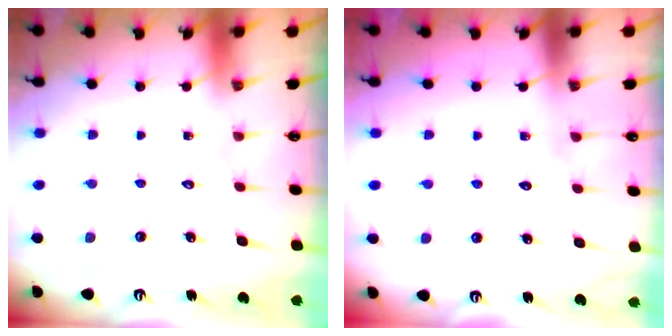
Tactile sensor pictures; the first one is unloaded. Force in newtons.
{"total": 3.2, "press": 3.2, "slide": 0.3}